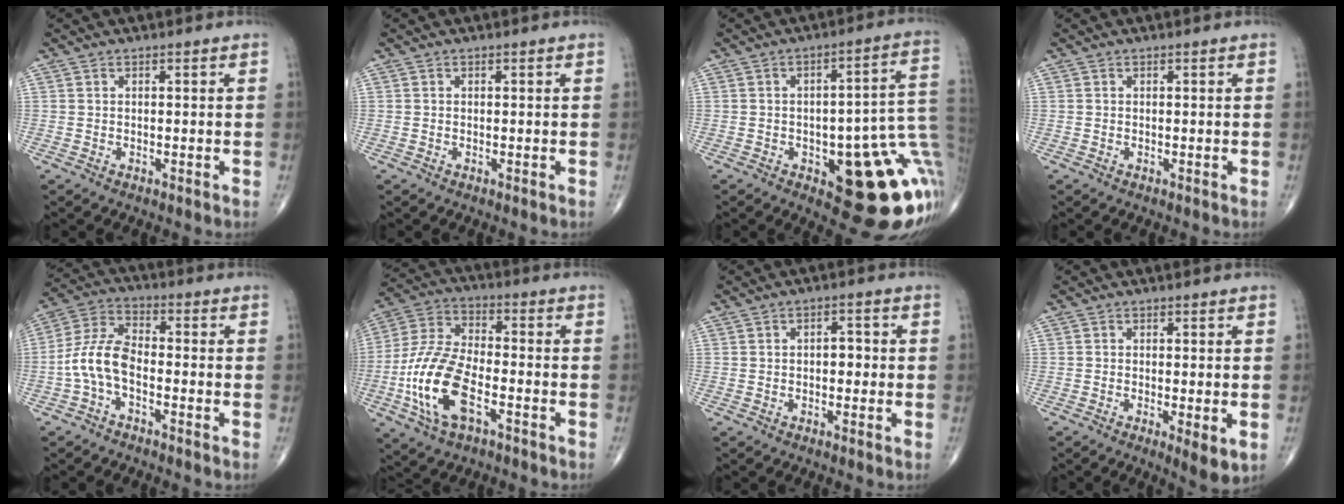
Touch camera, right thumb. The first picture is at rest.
{"total": 0.0}
{"total": 21.2, "force": [-5.0, 7.9, 19.0], "torque": [-0.165, 0.032, -0.044]}
{"total": 0.0}
{"total": 8.2, "force": [-2.5, 4.2, 6.6], "torque": [-0.139, 0.034, -0.059]}
{"total": 15.7, "force": [-5.4, 7.5, 12.7], "torque": [-0.270, 0.024, -0.103]}
{"total": 2.9, "force": [-0.2, 1.8, 2.3], "torque": [-0.018, 0.010, -0.008]}
{"total": 4.3, "force": [-1.1, 1.0, 4.0], "torque": [-0.065, -0.013, -0.019]}